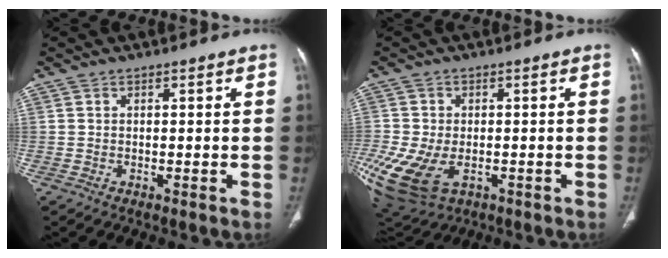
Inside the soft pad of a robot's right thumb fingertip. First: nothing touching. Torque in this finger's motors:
{"motor_torque": [3.10, 1.91, 0.85, -0.92, 0.20]}